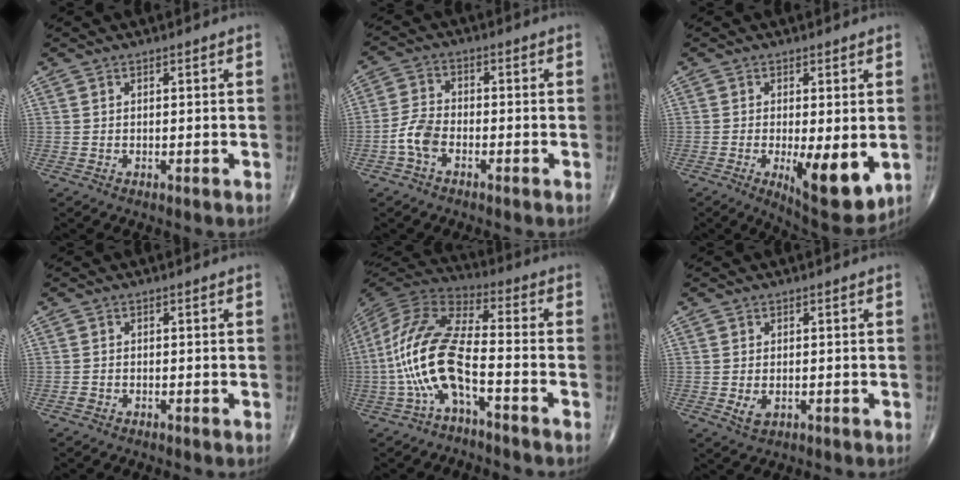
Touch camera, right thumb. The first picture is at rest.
{"total": 5.1, "force": [-2.3, 2.9, 3.6], "torque": [-0.073, 0.018, -0.052]}
{"total": 10.9, "force": [-2.1, 3.7, 10.0], "torque": [-0.137, -0.025, -0.022]}
{"total": 0.8, "force": [-0.6, 0.5, 0.3], "torque": [-0.007, 0.001, -0.014]}
{"total": 15.4, "force": [-4.6, 5.4, 13.6], "torque": [-0.298, 0.050, -0.093]}
{"total": 2.6, "force": [-0.6, 1.6, 2.0], "torque": [-0.033, -0.002, -0.006]}